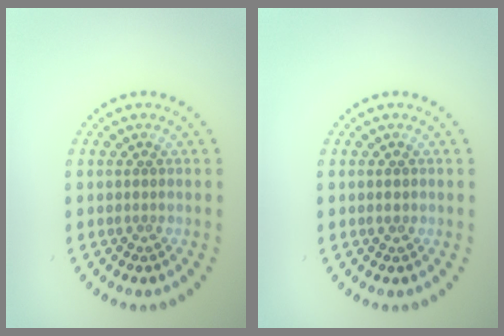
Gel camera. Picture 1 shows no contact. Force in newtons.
{"total": 1.0, "press": 0.9, "slide": 0.2}